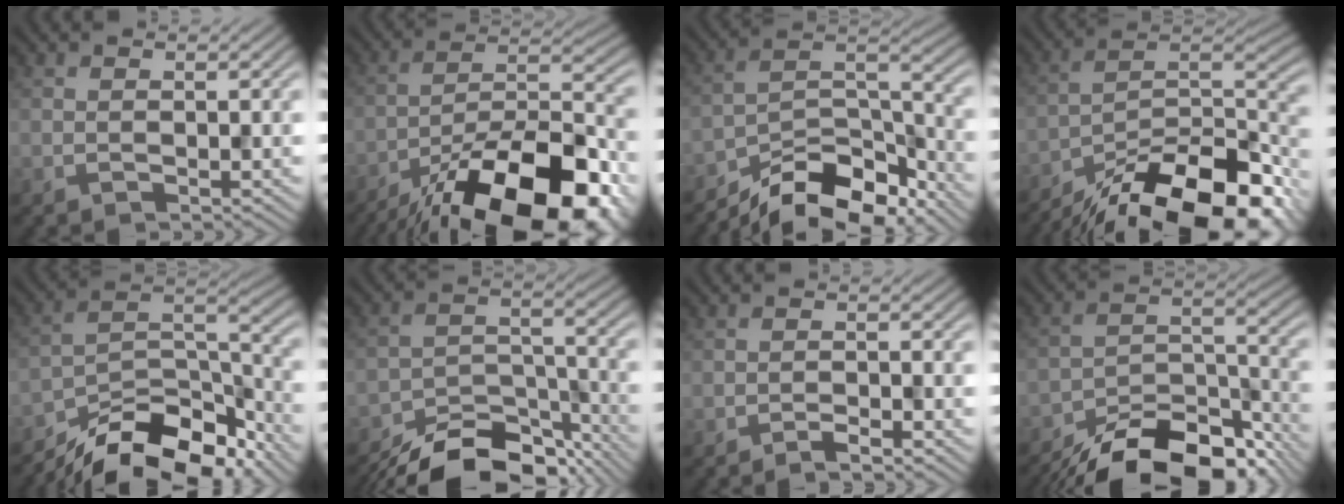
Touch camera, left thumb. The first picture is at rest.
{"total": 21.8, "force": [-15.8, 7.7, 13.0], "torque": [-0.165, -0.037, -0.240]}
{"total": 12.5, "force": [-10.4, 3.9, 5.9], "torque": [-0.093, 0.001, -0.185]}
{"total": 17.6, "force": [-13.4, 5.7, 9.9], "torque": [-0.188, -0.020, -0.214]}
{"total": 14.2, "force": [-11.5, 4.7, 6.9], "torque": [-0.125, -0.003, -0.198]}
{"total": 13.1, "force": [-11.2, 4.5, 5.2], "torque": [-0.083, -0.013, -0.175]}
{"total": 1.5, "force": [-1.3, 0.2, 0.8], "torque": [-0.012, 0.002, -0.025]}
{"total": 16.7, "force": [-13.8, 5.7, 7.4], "torque": [-0.138, -0.019, -0.205]}